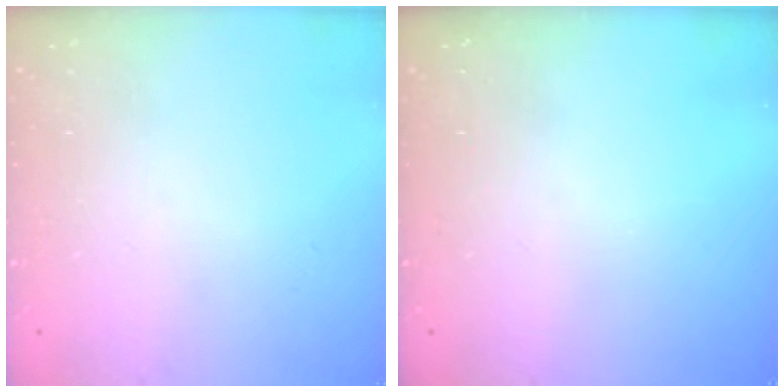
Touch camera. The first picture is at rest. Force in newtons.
{"total": 0.0}